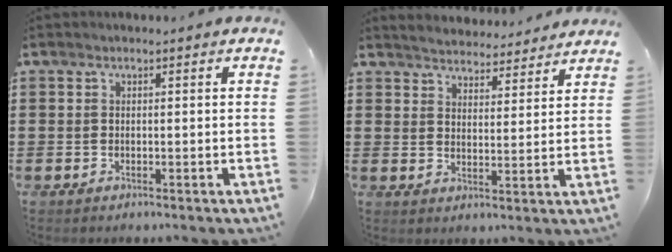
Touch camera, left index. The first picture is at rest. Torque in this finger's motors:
{"motor_torque": [0.02, -0.17, 0.00, -0.07]}